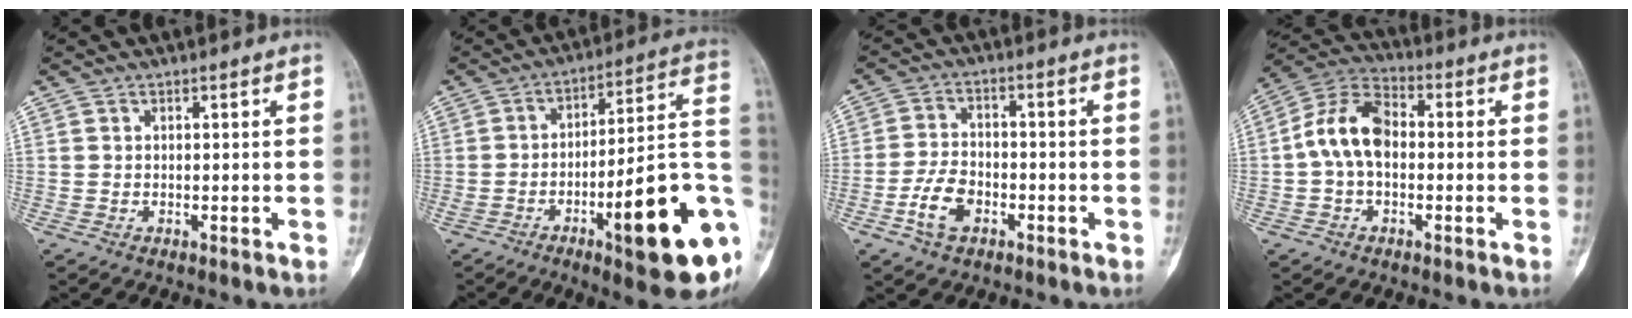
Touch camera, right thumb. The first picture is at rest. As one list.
[{"total": 23.7, "force": [-7.3, 5.6, 21.9], "torque": [-0.250, 0.025, -0.097]}, {"total": 6.8, "force": [-3.1, 4.4, 4.2], "torque": [-0.074, 0.021, -0.062]}, {"total": 10.9, "force": [-0.3, 7.0, 8.4], "torque": [-0.152, 0.033, -0.019]}]